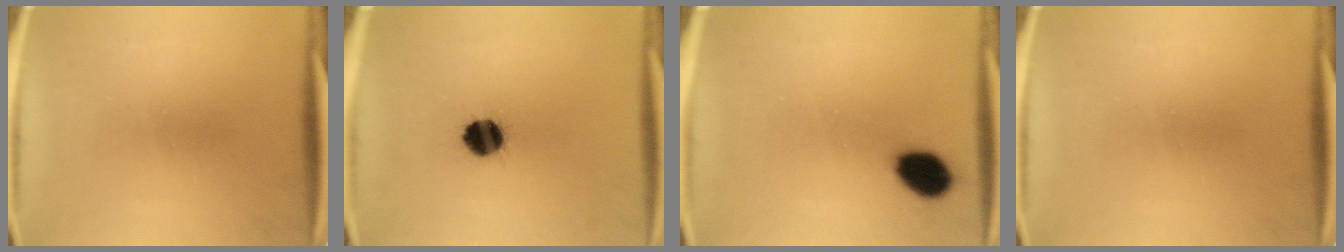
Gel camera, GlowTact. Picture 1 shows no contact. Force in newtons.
{"total": 8.2}
{"total": 8.0}
{"total": 0.0}